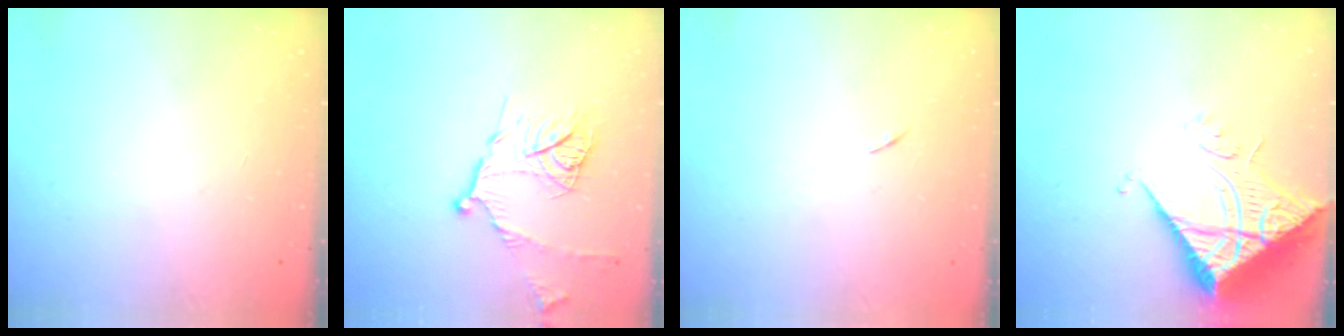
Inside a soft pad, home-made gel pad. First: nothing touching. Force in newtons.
{"total": 12.4, "press": 12.4, "slide": 1.0}
{"total": 3.7, "press": 3.6, "slide": 0.7}
{"total": 10.7, "press": 10.6, "slide": 1.0}